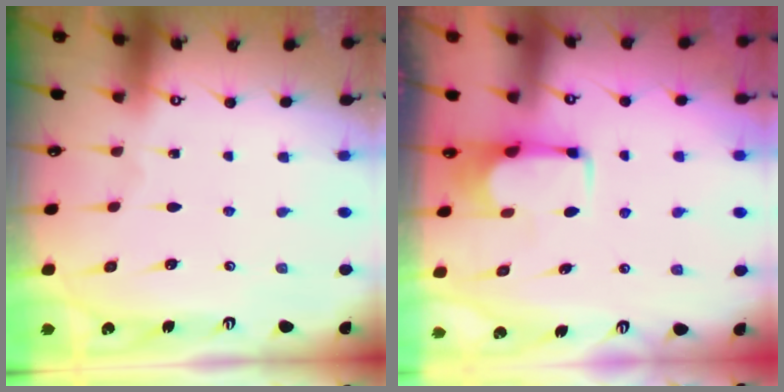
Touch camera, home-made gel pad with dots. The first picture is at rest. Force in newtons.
{"total": 1.7, "press": 1.5, "slide": 0.7}